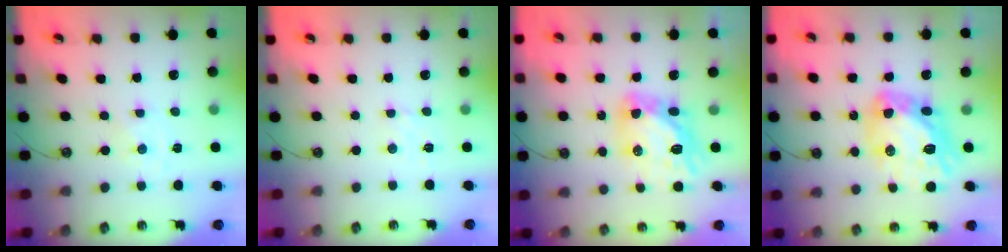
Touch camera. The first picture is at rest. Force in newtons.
{"total": 1.6, "press": 1.5, "slide": 0.5}
{"total": 12.9, "press": 12.8, "slide": 1.6}
{"total": 18.1, "press": 18.0, "slide": 2.2}